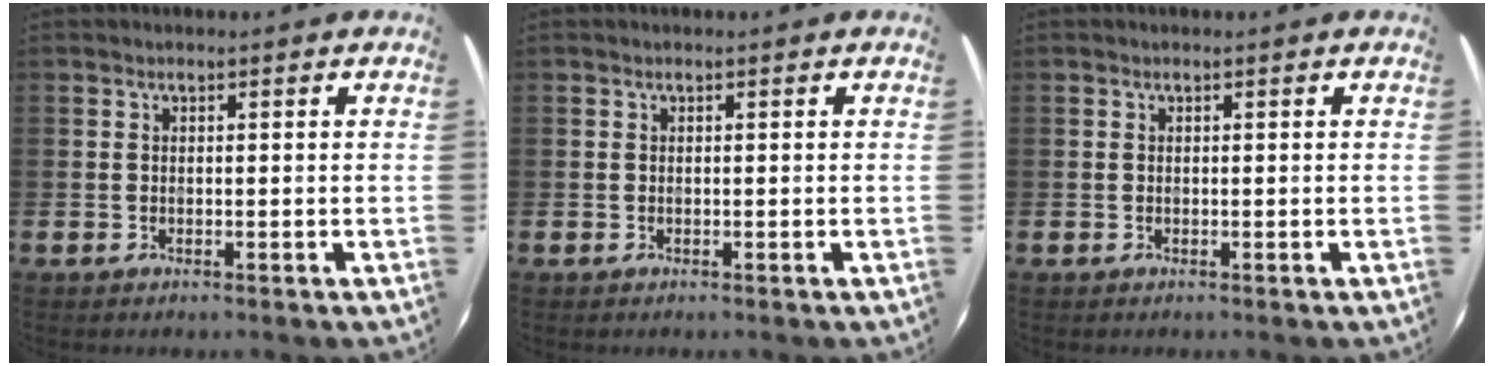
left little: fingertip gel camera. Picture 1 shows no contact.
{"total": 0.0}
{"total": 0.0}